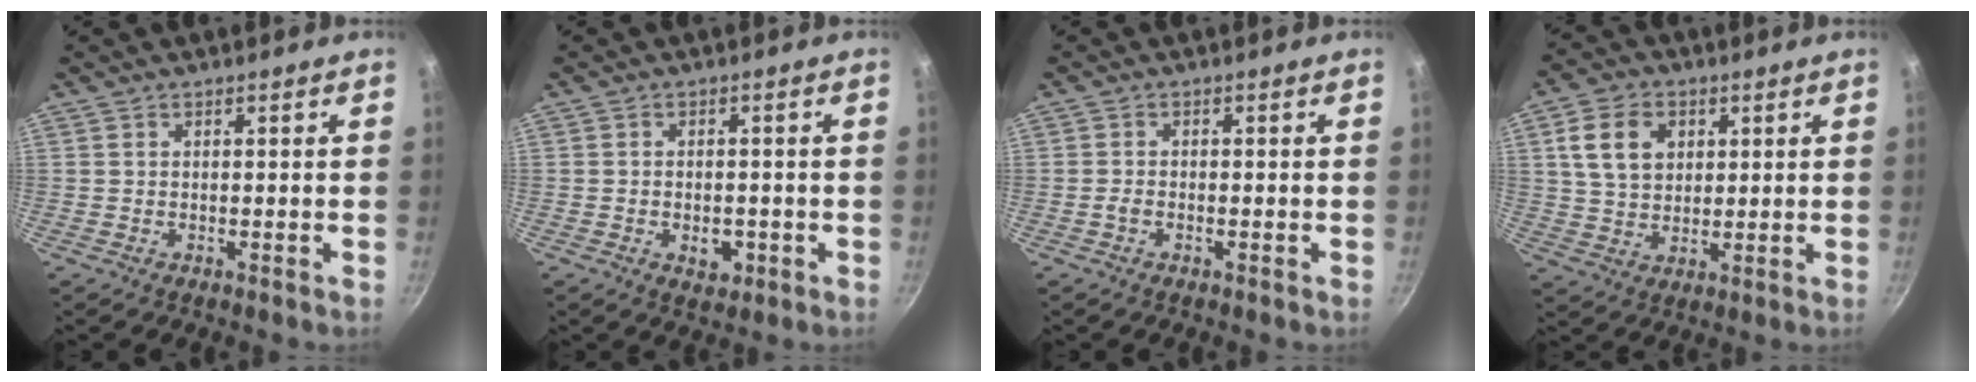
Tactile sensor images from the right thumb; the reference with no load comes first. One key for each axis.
{"total": 3.9, "fx": -1.2, "fy": 2.6, "fz": 2.7, "tx": -0.029, "ty": 0.006, "tz": -0.013}
{"total": 1.2, "fx": -0.7, "fy": 0.5, "fz": 0.8, "tx": -0.026, "ty": 0.006, "tz": -0.018}
{"total": 9.8, "fx": 2.8, "fy": 7.3, "fz": 5.9, "tx": -0.088, "ty": 0.001, "tz": 0.050}